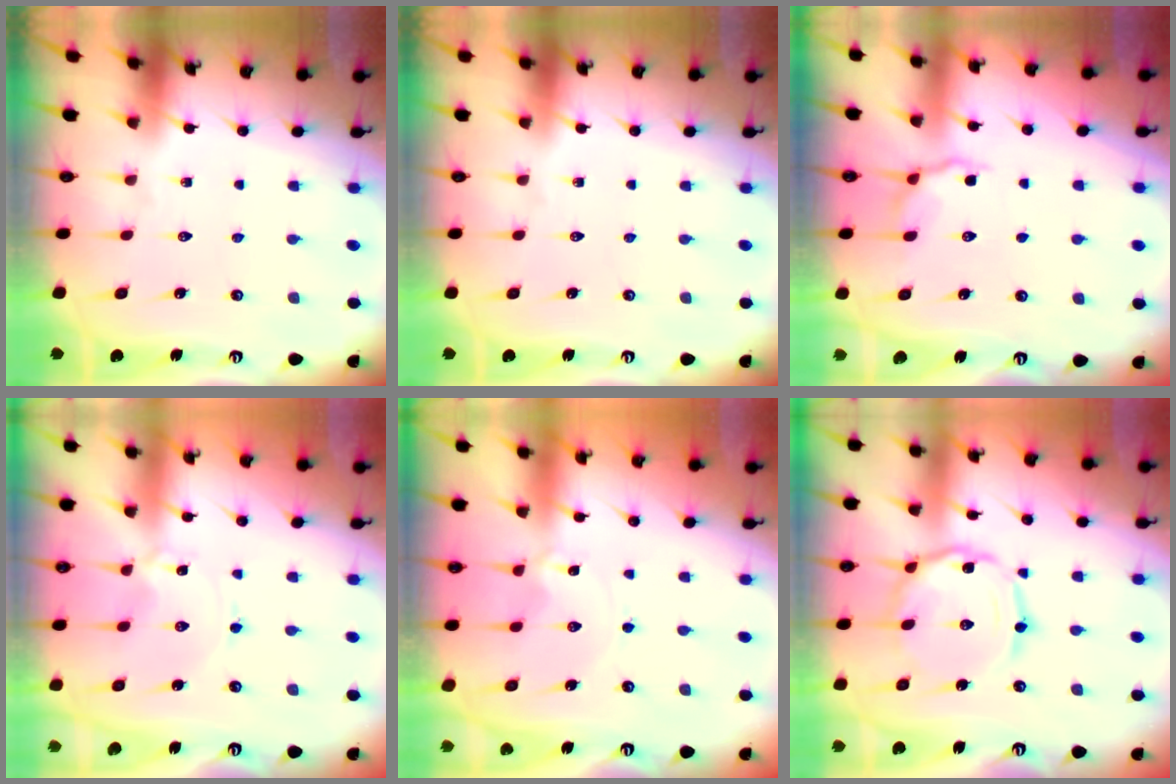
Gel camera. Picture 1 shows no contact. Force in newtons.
{"total": 0.0}
{"total": 4.4, "press": 4.0, "slide": 1.8}
{"total": 0.0}
{"total": 0.0}
{"total": 7.1, "press": 7.0, "slide": 0.3}